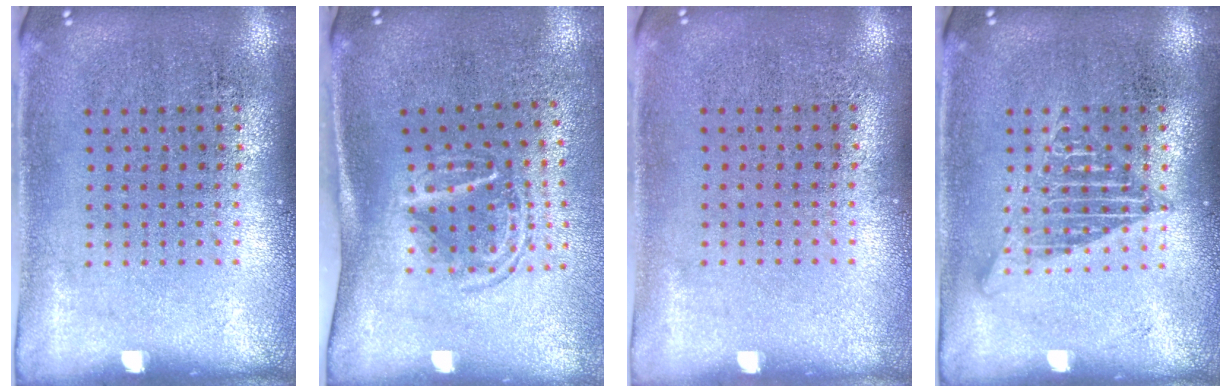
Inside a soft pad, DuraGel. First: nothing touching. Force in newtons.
{"total": 1.7, "press": 1.1, "slide": 1.3}
{"total": 0.0}
{"total": 2.2, "press": 2.2, "slide": 0.2}